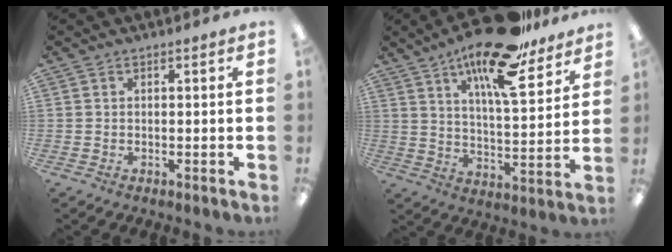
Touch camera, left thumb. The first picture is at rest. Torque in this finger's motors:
{"motor_torque": [0.97, 0.97, 1.25, -1.52, 0.14]}